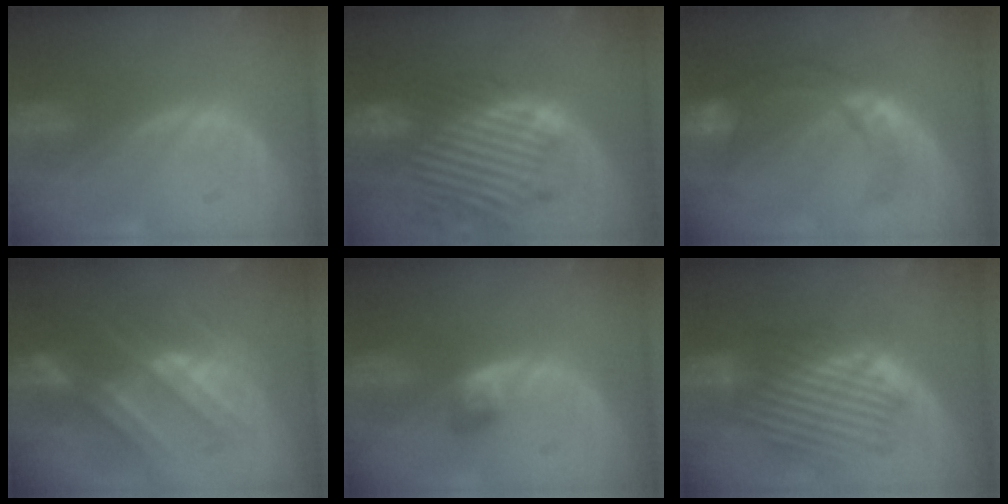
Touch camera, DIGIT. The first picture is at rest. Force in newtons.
{"total": 13.7, "press": 11.7, "slide": 7.2}
{"total": 8.8, "press": 7.8, "slide": 4.0}
{"total": 8.1, "press": 8.0, "slide": 0.6}
{"total": 2.8, "press": 2.6, "slide": 1.2}
{"total": 8.9, "press": 8.3, "slide": 3.2}